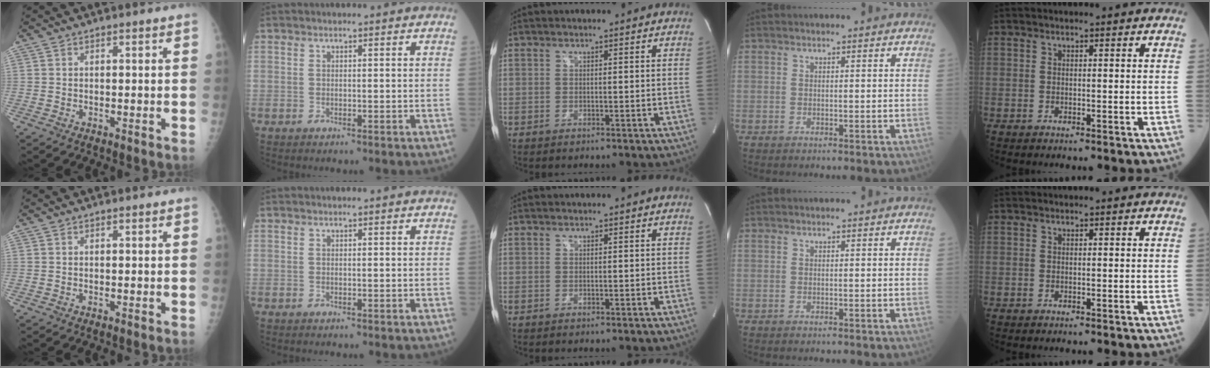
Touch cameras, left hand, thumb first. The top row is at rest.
{}